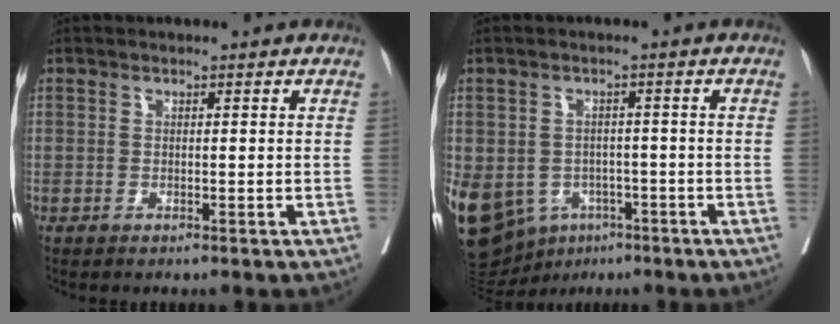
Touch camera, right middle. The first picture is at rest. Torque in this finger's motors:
{"motor_torque": [1.59, -0.55, 1.05, 0.21]}